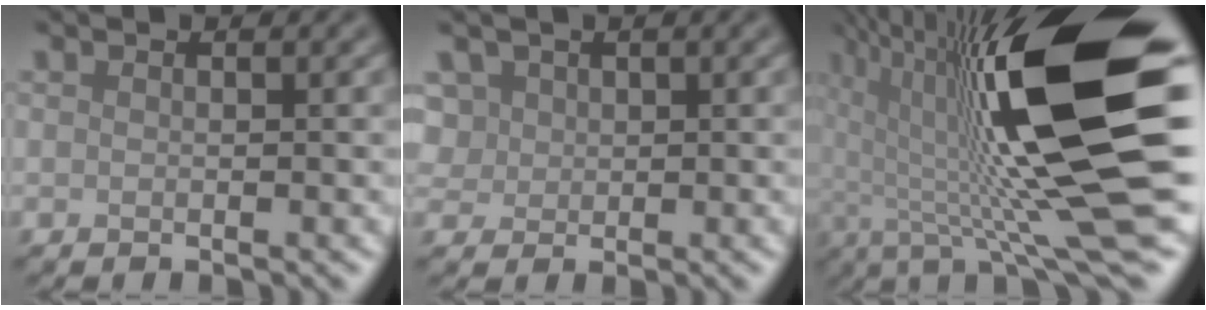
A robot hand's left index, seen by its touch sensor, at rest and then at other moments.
{"total": 4.0, "force": [1.8, 3.2, 1.7], "torque": [-0.048, 0.017, 0.030]}
{"total": 17.3, "force": [2.0, 3.6, 16.8], "torque": [-0.266, 0.007, 0.028]}